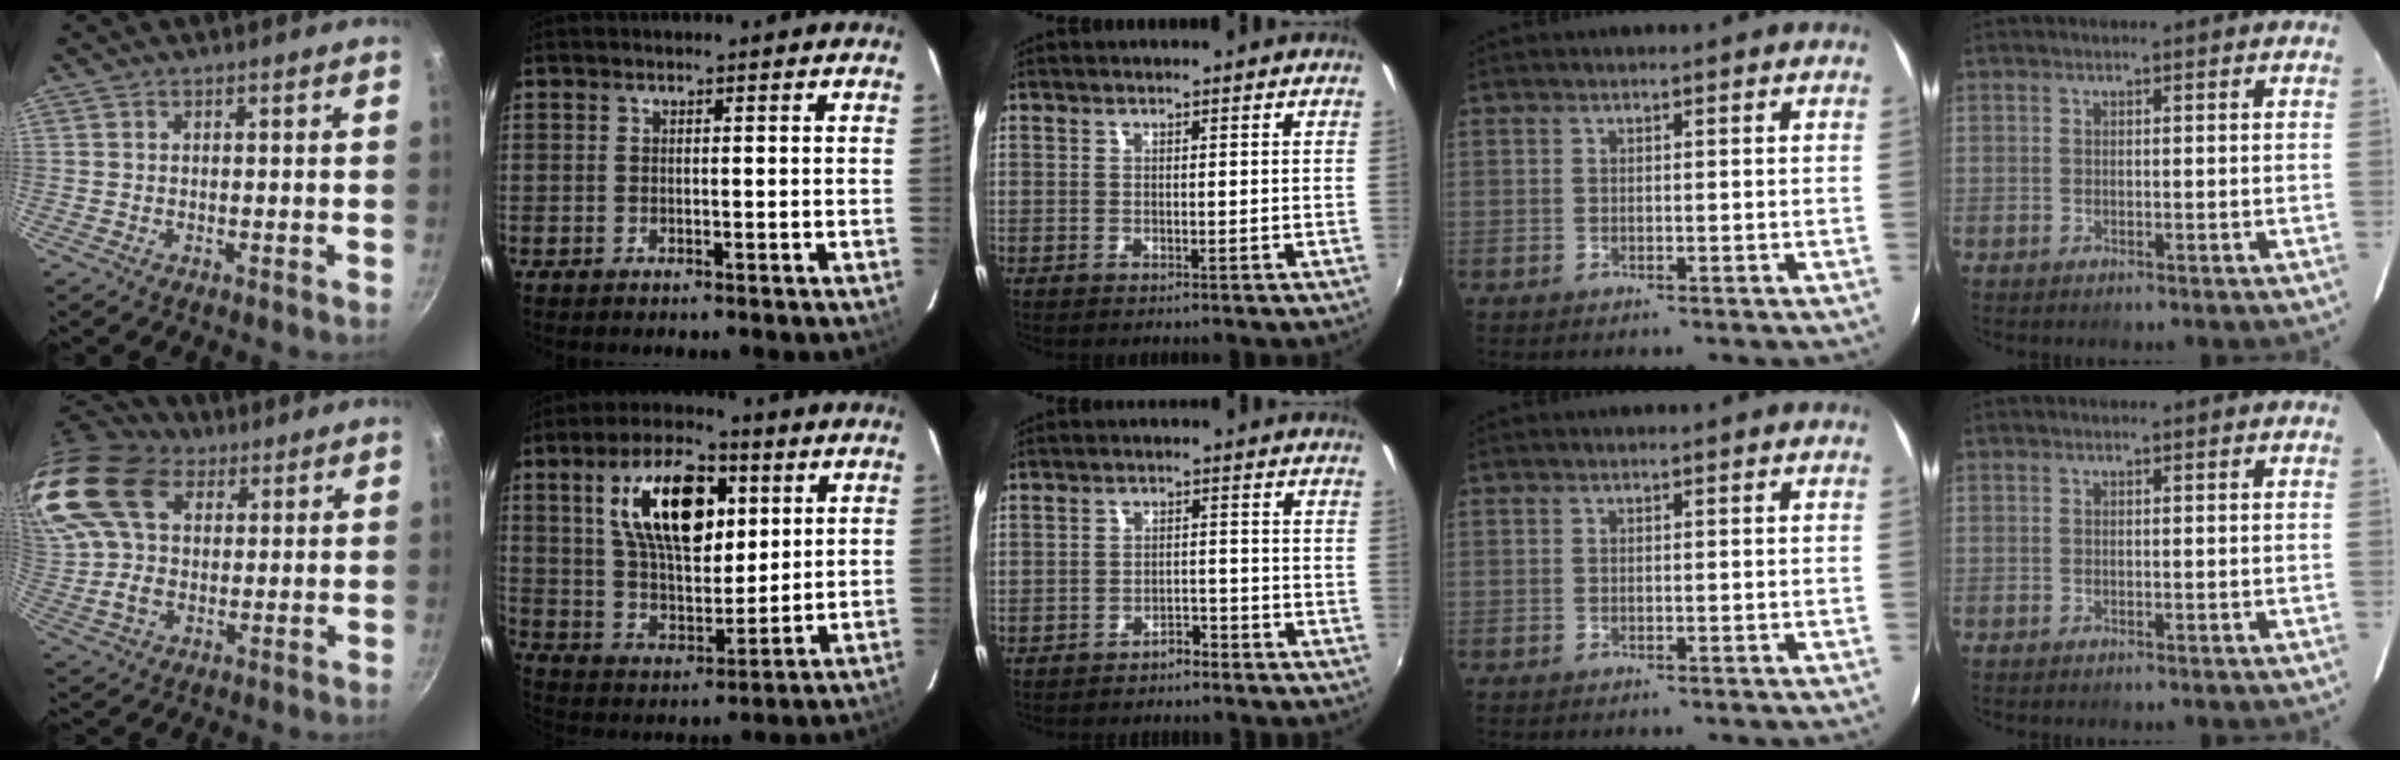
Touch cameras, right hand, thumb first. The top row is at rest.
{"thumb": {"total": 21.6, "force": [10.3, 13.9, 12.9], "torque": [-0.270, 0.011, 0.191]}, "index": {"total": 16.6, "force": [6.2, 8.3, 13.0], "torque": [-0.221, 0.016, 0.115]}, "middle": {"total": 3.1, "force": [-2.6, 1.6, 0.3], "torque": [-0.010, 0.015, -0.029]}}